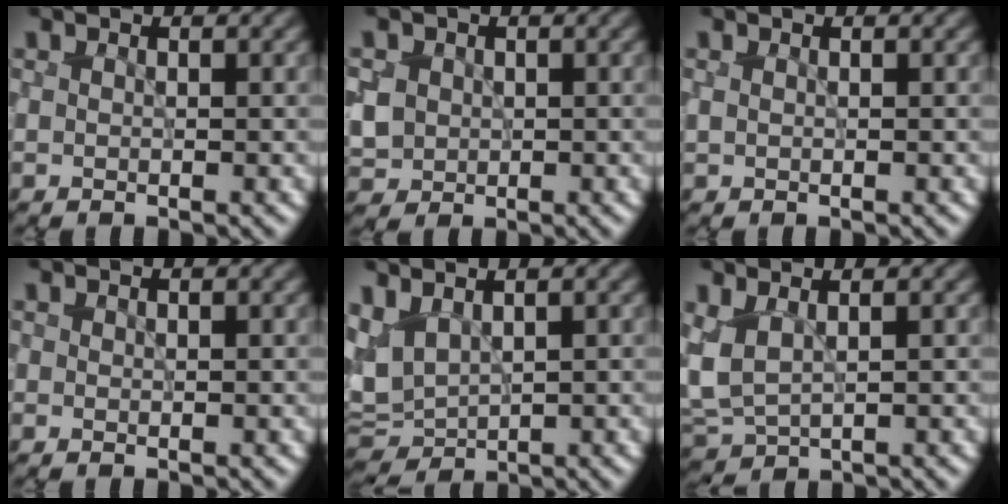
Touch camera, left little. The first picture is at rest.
{"total": 3.4, "force": [0.3, 3.0, 1.5], "torque": [-0.045, 0.003, 0.014]}
{"total": 0.6, "force": [0.2, 0.3, 0.4], "torque": [-0.012, 0.001, 0.006]}
{"total": 0.0}
{"total": 4.8, "force": [1.5, 2.8, 3.6], "torque": [-0.090, 0.005, 0.031]}
{"total": 2.9, "force": [1.0, 1.4, 2.3], "torque": [-0.061, -0.003, 0.022]}